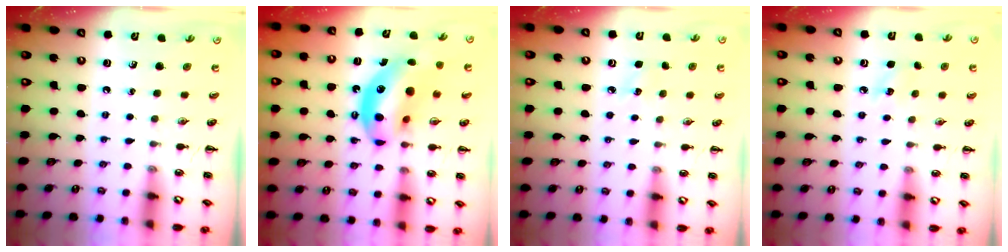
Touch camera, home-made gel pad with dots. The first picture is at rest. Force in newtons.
{"total": 15.4, "press": 14.9, "slide": 3.9}
{"total": 4.0, "press": 3.8, "slide": 1.1}
{"total": 5.4, "press": 5.2, "slide": 1.5}